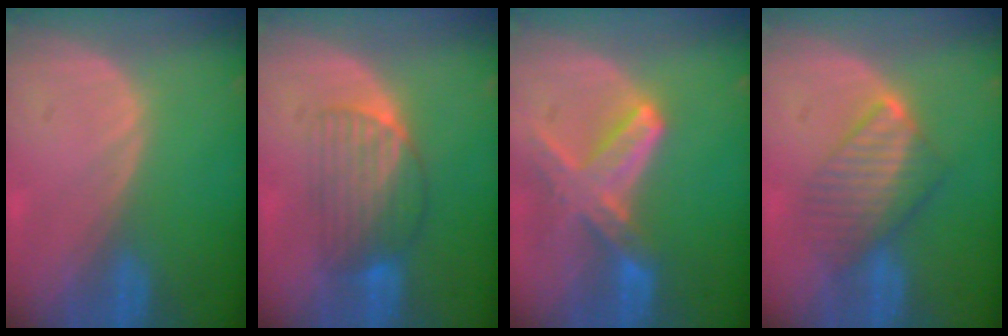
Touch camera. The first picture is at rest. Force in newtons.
{"total": 6.7, "press": 6.3, "slide": 2.3}
{"total": 8.1, "press": 7.1, "slide": 3.9}
{"total": 6.5, "press": 6.5, "slide": 1.0}